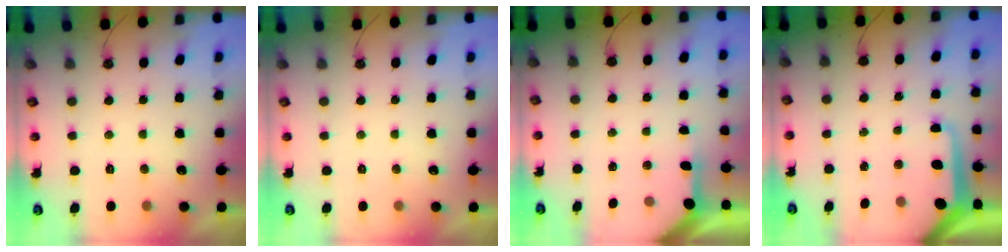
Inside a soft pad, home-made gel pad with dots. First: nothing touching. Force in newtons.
{"total": 0.0}
{"total": 3.6, "press": 3.6, "slide": 0.2}
{"total": 9.3, "press": 9.3, "slide": 0.7}